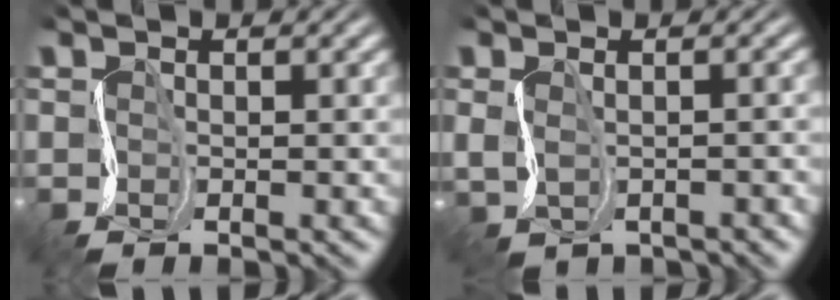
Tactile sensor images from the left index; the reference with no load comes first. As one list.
[{"total": 1.4, "force": [-0.1, 1.0, 1.0], "torque": [-0.028, -0.004, 0.006]}]